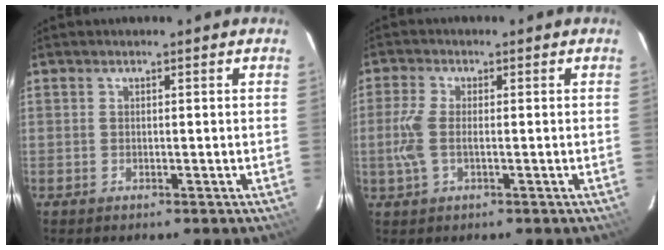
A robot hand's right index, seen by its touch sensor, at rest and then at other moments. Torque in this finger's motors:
{"motor_torque": [0.75, -0.17, 0.46, 0.13]}